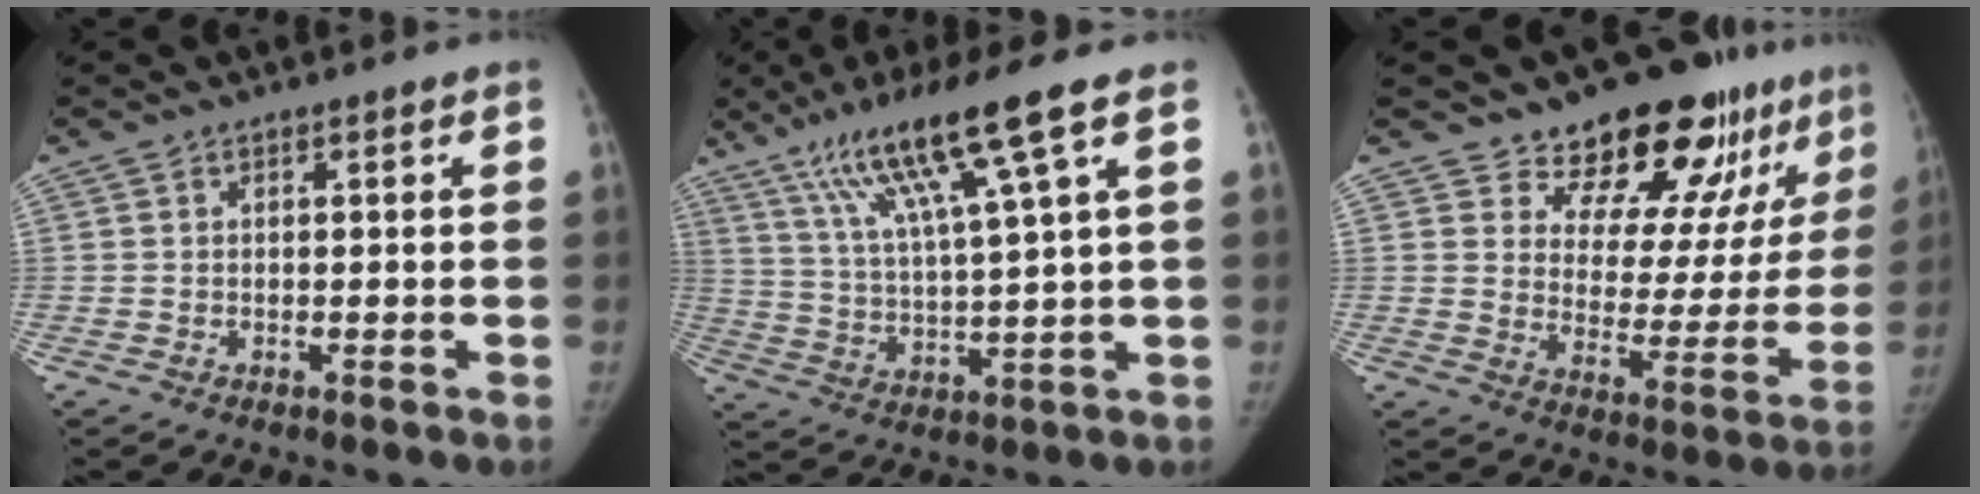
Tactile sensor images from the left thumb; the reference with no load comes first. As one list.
[{"total": 14.8, "force": [8.2, 0.2, 12.3], "torque": [-0.227, -0.024, 0.152]}, {"total": 18.1, "force": [14.0, 8.2, 8.0], "torque": [-0.046, -0.101, 0.186]}]